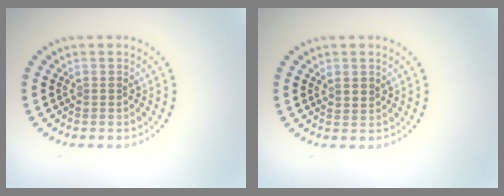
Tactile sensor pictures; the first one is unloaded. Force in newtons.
{"total": 1.2, "press": 1.0, "slide": 0.6}